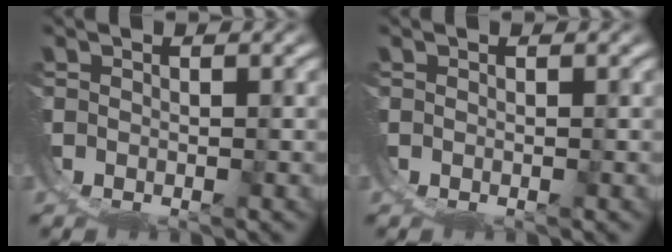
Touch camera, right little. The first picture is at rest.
{"total": 0.0}